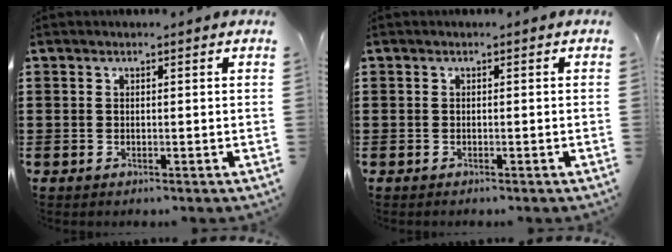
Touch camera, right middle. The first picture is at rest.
{"total": 0.0}